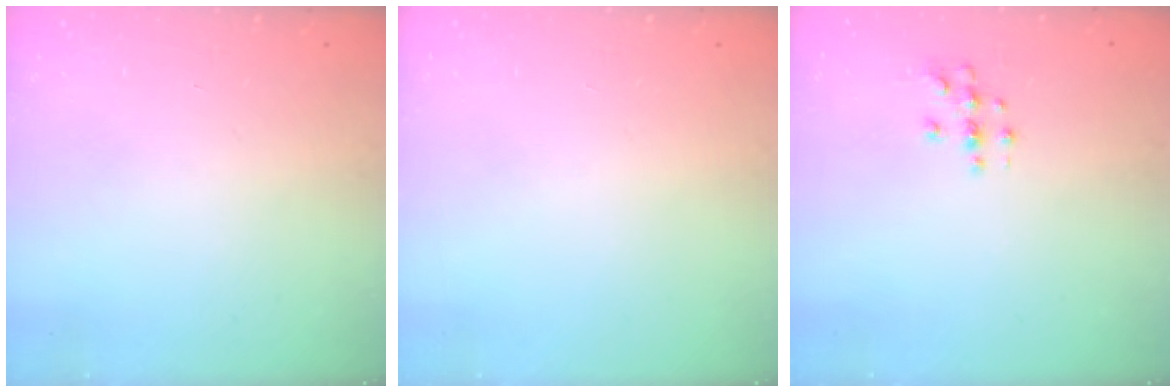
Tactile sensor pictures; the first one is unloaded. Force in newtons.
{"total": 0.0}
{"total": 3.6, "press": 3.6, "slide": 0.5}